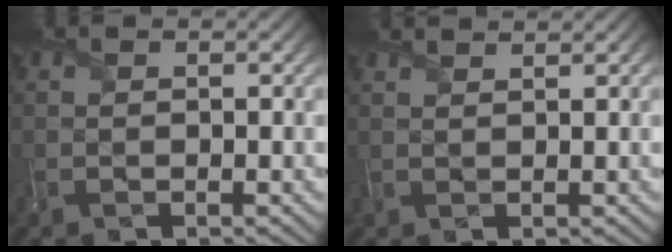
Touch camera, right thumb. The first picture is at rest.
{"total": 1.7, "force": [1.6, 0.2, 0.7], "torque": [-0.019, -0.003, 0.023]}